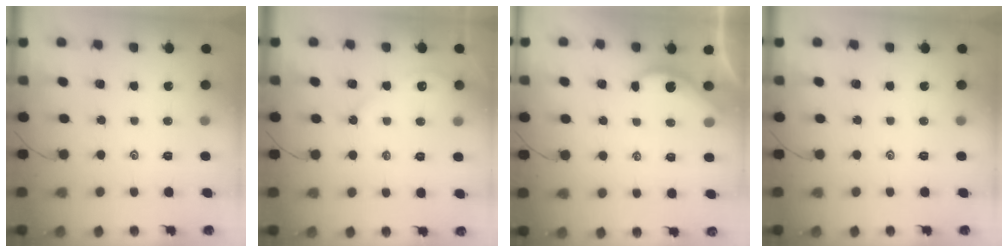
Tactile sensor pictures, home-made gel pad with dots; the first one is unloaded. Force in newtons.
{"total": 3.5, "press": 3.5, "slide": 0.3}
{"total": 2.4, "press": 2.3, "slide": 0.3}
{"total": 0.0}